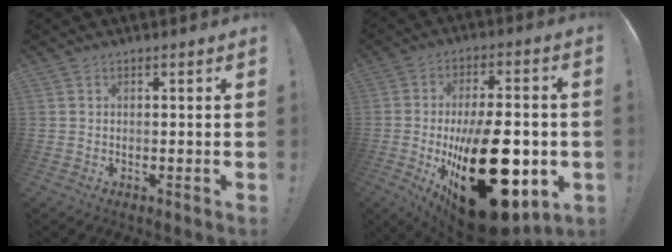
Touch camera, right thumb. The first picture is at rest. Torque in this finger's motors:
{"motor_torque": [2.03, 2.82, 2.77, 0.00, 1.05]}